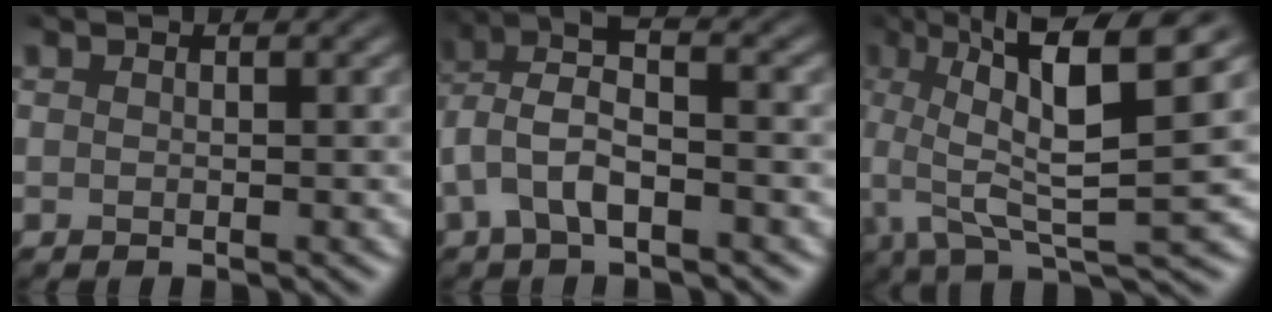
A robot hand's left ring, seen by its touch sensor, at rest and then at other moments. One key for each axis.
{"total": 4.6, "fx": -0.8, "fy": 2.2, "fz": 4.0, "tx": -0.092, "ty": 0.012, "tz": -0.021}
{"total": 10.0, "fx": 2.3, "fy": 2.5, "fz": 9.4, "tx": -0.150, "ty": 0.010, "tz": 0.038}